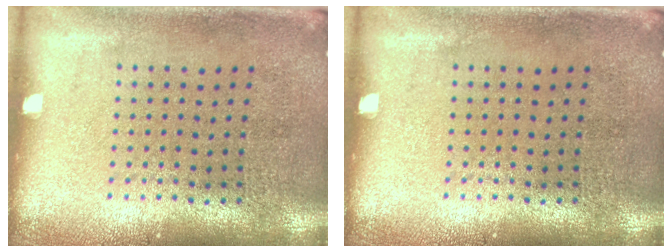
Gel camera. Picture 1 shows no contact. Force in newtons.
{"total": 0.0}